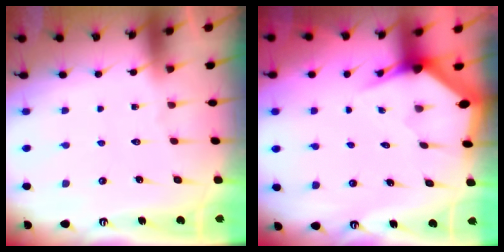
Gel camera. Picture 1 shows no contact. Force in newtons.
{"total": 3.6, "press": 3.6, "slide": 0.2}